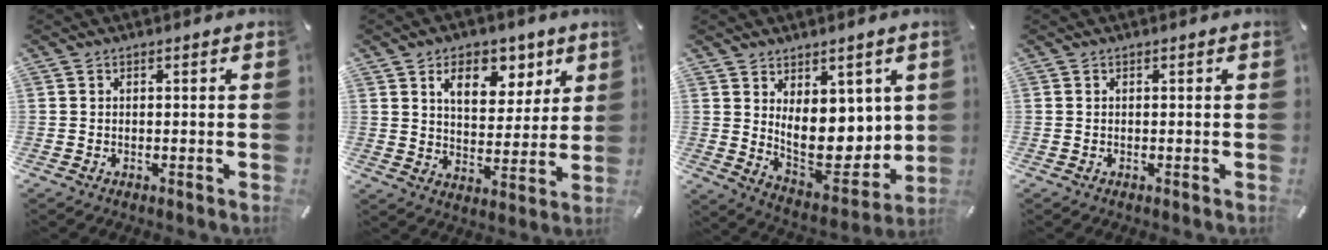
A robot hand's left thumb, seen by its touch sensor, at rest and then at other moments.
{"total": 10.7, "force": [6.2, 6.9, 5.3], "torque": [-0.065, -0.029, 0.104]}
{"total": 12.2, "force": [3.7, 8.7, 7.8], "torque": [-0.096, -0.058, 0.078]}
{"total": 0.0}